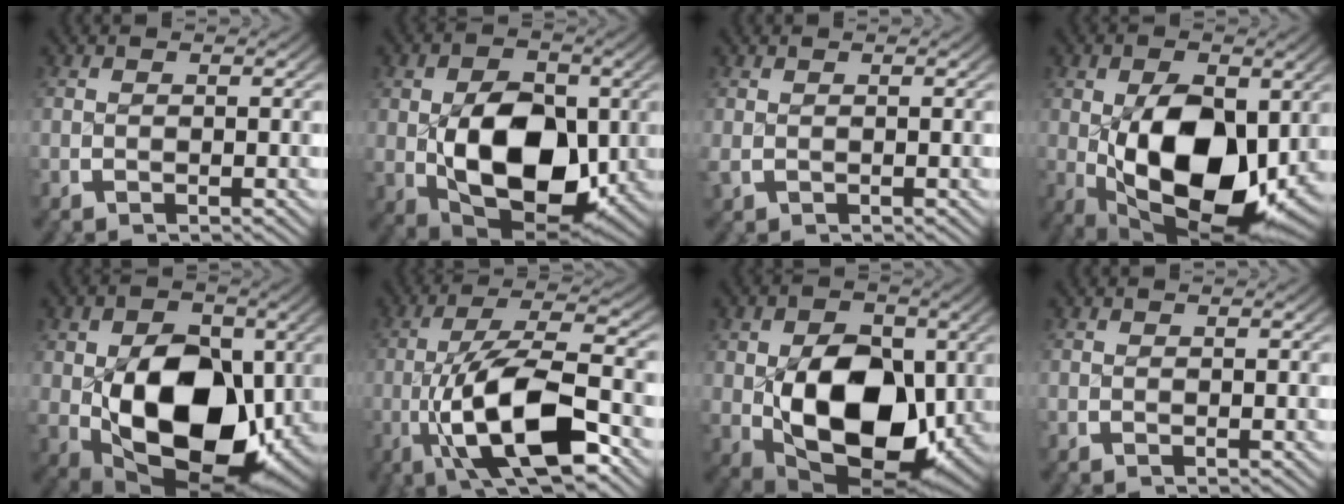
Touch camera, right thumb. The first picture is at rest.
{"total": 14.8, "force": [-1.8, 9.5, 11.2], "torque": [-0.221, -0.067, 0.001]}
{"total": 0.6, "force": [0.1, 0.5, 0.4], "torque": [-0.013, -0.002, 0.006]}
{"total": 17.0, "force": [-2.1, 10.4, 13.2], "torque": [-0.244, -0.067, 0.002]}
{"total": 18.9, "force": [-2.1, 12.2, 14.3], "torque": [-0.258, -0.074, 0.003]}
{"total": 12.3, "force": [-2.3, 5.5, 10.8], "torque": [-0.211, -0.035, -0.019]}
{"total": 16.8, "force": [-1.9, 10.8, 12.8], "torque": [-0.239, -0.074, 0.005]}
{"total": 0.0}